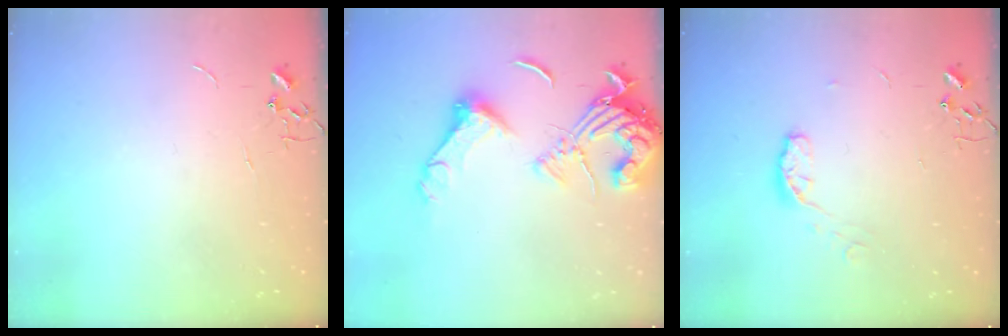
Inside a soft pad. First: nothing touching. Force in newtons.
{"total": 16.5, "press": 16.4, "slide": 2.2}
{"total": 6.7, "press": 6.6, "slide": 0.6}